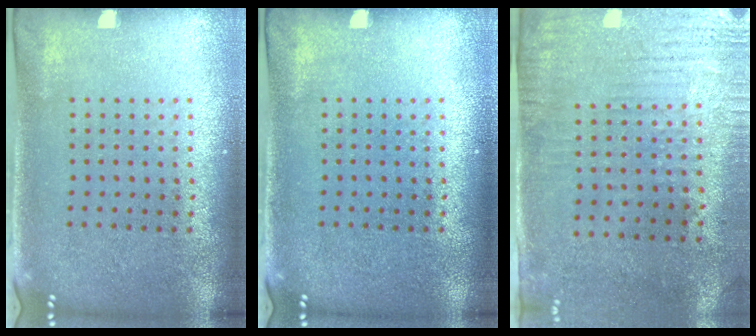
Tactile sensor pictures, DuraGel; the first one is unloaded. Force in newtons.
{"total": 0.0}
{"total": 2.9, "press": 2.4, "slide": 1.7}